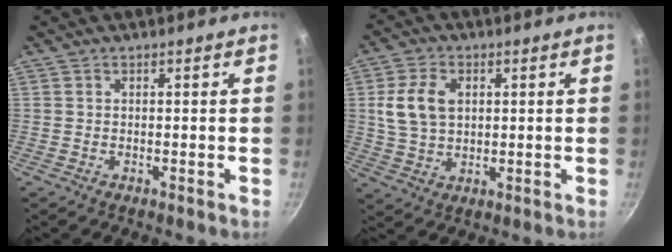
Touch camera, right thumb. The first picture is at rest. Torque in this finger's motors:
{"motor_torque": [-0.37, 0.82, 0.27, -0.21, 0.07]}